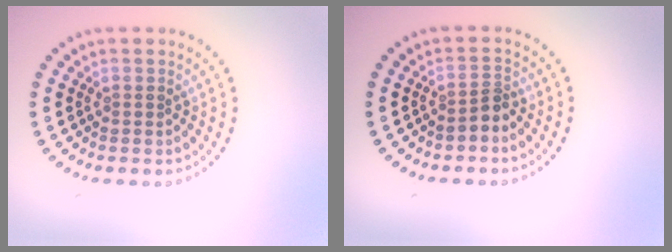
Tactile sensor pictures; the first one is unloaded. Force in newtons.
{"total": 1.7, "press": 1.2, "slide": 1.2}